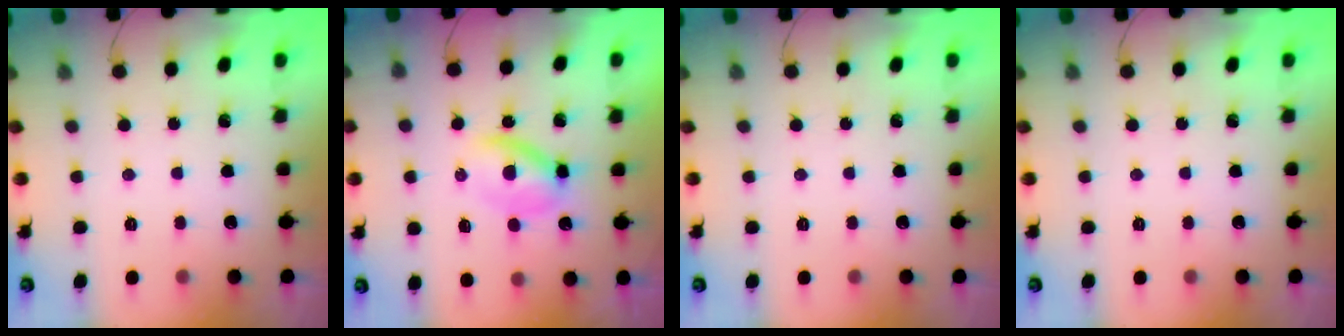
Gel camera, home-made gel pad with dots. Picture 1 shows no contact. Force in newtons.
{"total": 3.9, "press": 3.9, "slide": 0.4}
{"total": 0.0}
{"total": 0.0}